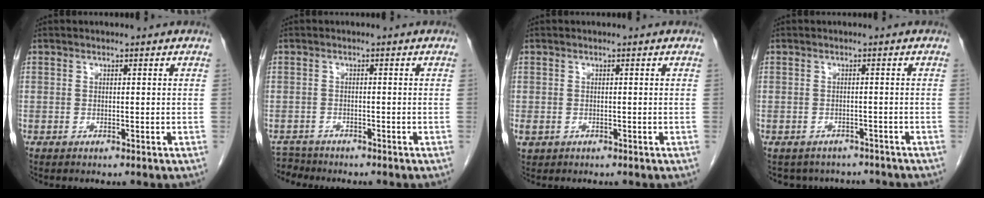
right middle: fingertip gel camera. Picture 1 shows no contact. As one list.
[{"total": 2.7, "force": [-2.6, 0.4, -0.7], "torque": [0.012, -0.010, -0.047]}, {"total": 1.4, "force": [-0.4, 1.1, 0.7], "torque": [-0.017, 0.000, 0.001]}, {"total": 6.3, "force": [-5.6, 2.8, 0.3], "torque": [0.001, 0.013, -0.064]}]